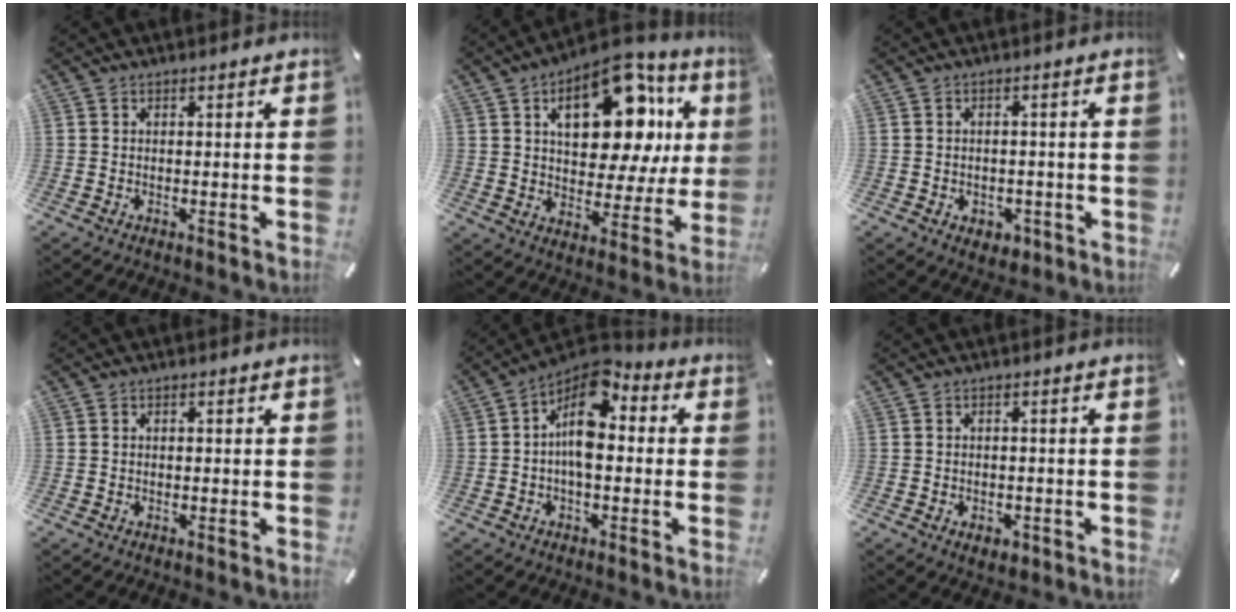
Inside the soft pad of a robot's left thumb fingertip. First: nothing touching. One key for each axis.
{"total": 22.1, "fx": 9.0, "fy": 12.4, "fz": 15.9, "tx": -0.220, "ty": -0.052, "tz": 0.147}
{"total": 3.1, "fx": -0.9, "fy": 2.6, "fz": 1.3, "tx": -0.015, "ty": 0.001, "tz": -0.019}
{"total": 0.9, "fx": 0.0, "fy": 0.6, "fz": 0.6, "tx": -0.012, "ty": 0.004, "tz": -0.002}
{"total": 11.4, "fx": 1.0, "fy": 6.5, "fz": 9.3, "tx": -0.164, "ty": -0.023, "tz": 0.018}
{"total": 2.7, "fx": -1.2, "fy": 2.0, "fz": 1.5, "tx": -0.027, "ty": 0.004, "tz": -0.021}